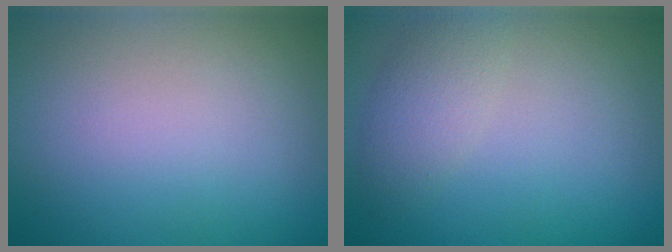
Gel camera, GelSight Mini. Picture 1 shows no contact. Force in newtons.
{"total": 2.5, "press": 2.5, "slide": 0.1}